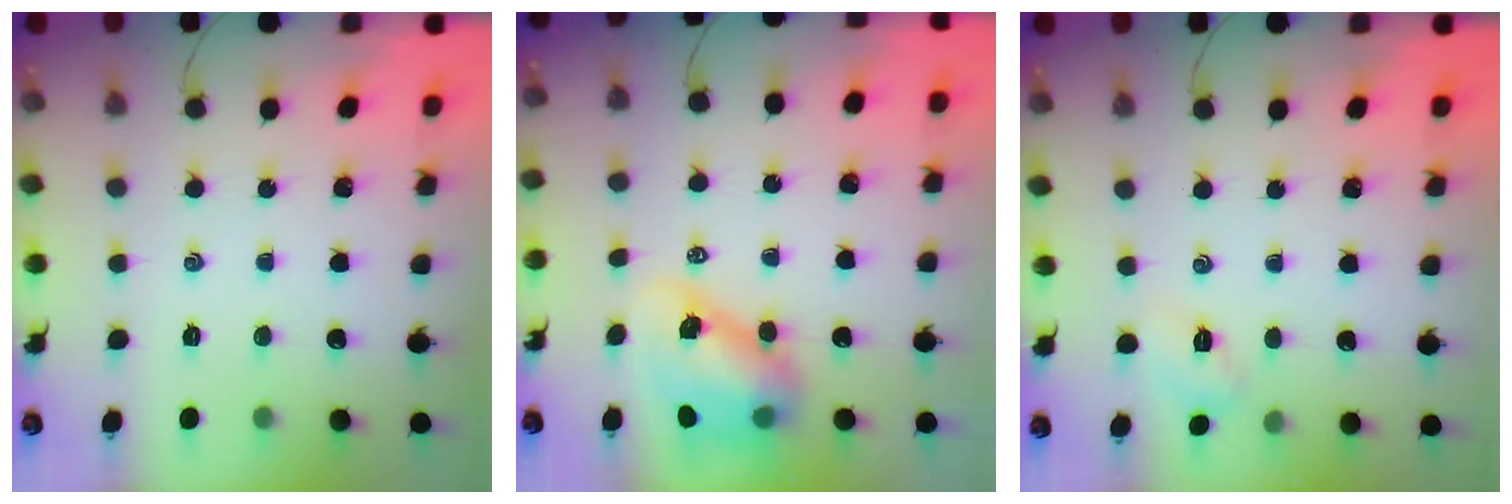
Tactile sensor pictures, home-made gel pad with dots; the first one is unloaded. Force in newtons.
{"total": 9.3, "press": 9.1, "slide": 2.3}
{"total": 4.1, "press": 3.9, "slide": 1.3}